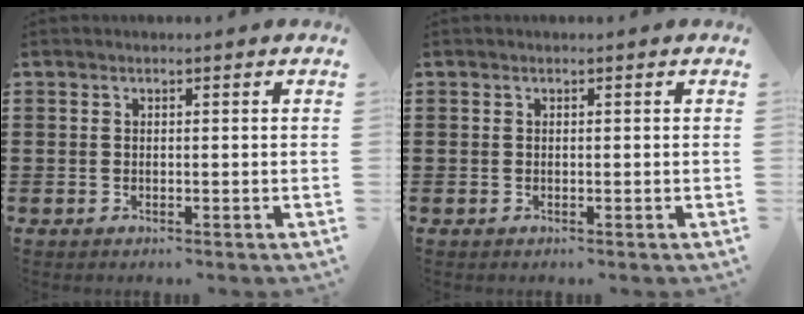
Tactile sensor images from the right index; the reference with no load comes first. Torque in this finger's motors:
{"motor_torque": [-0.01, 0.00, 0.00, 0.00]}